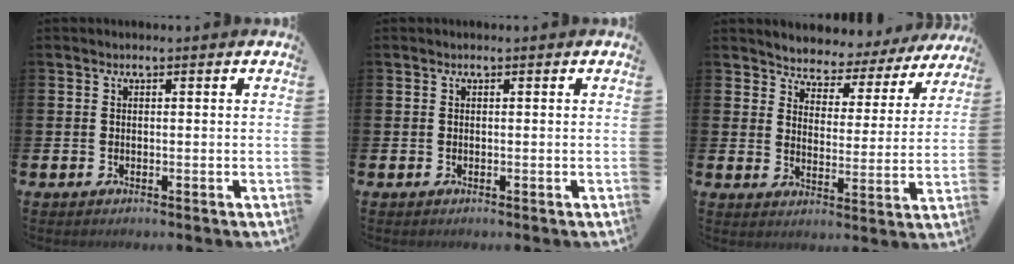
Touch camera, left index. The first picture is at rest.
{"total": 0.0}
{"total": 4.0, "force": [3.8, 1.3, -0.4], "torque": [-0.019, -0.040, 0.057]}